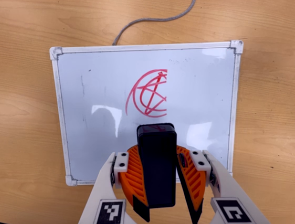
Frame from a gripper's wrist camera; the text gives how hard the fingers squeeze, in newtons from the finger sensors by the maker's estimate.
{"total": 11.7, "left": 11.6, "right": 11.9}